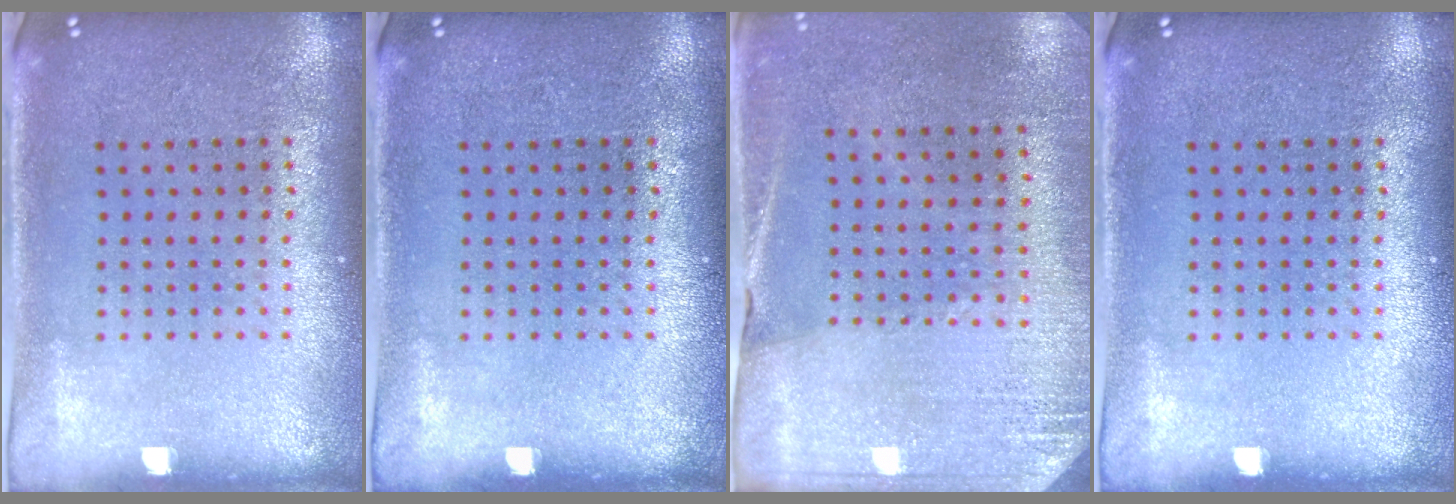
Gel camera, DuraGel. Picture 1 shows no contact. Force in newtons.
{"total": 0.0}
{"total": 2.7, "press": 2.6, "slide": 0.9}
{"total": 0.0}